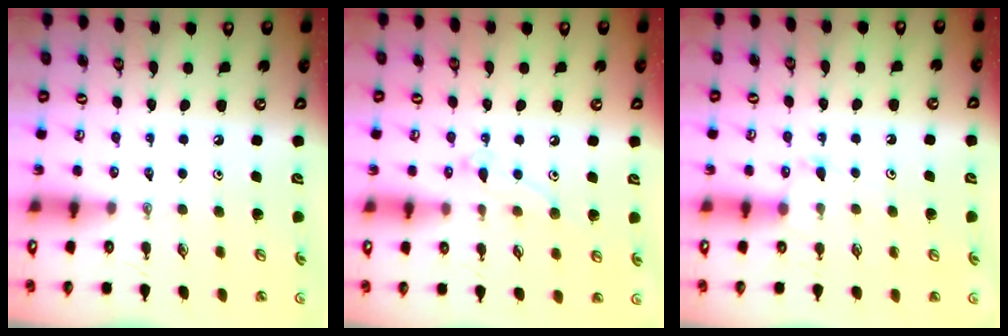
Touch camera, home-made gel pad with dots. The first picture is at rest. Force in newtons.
{"total": 8.3, "press": 8.2, "slide": 0.6}
{"total": 4.6, "press": 4.5, "slide": 0.4}